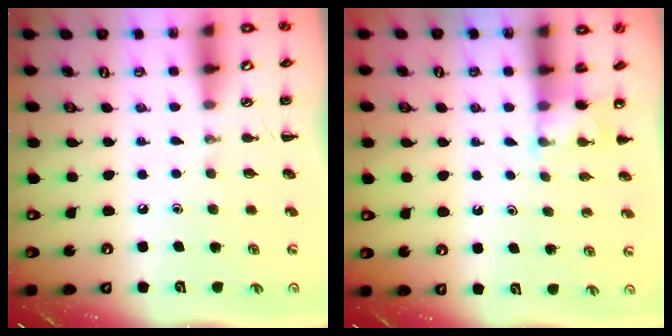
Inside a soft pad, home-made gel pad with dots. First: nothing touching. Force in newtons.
{"total": 3.6, "press": 3.4, "slide": 1.2}